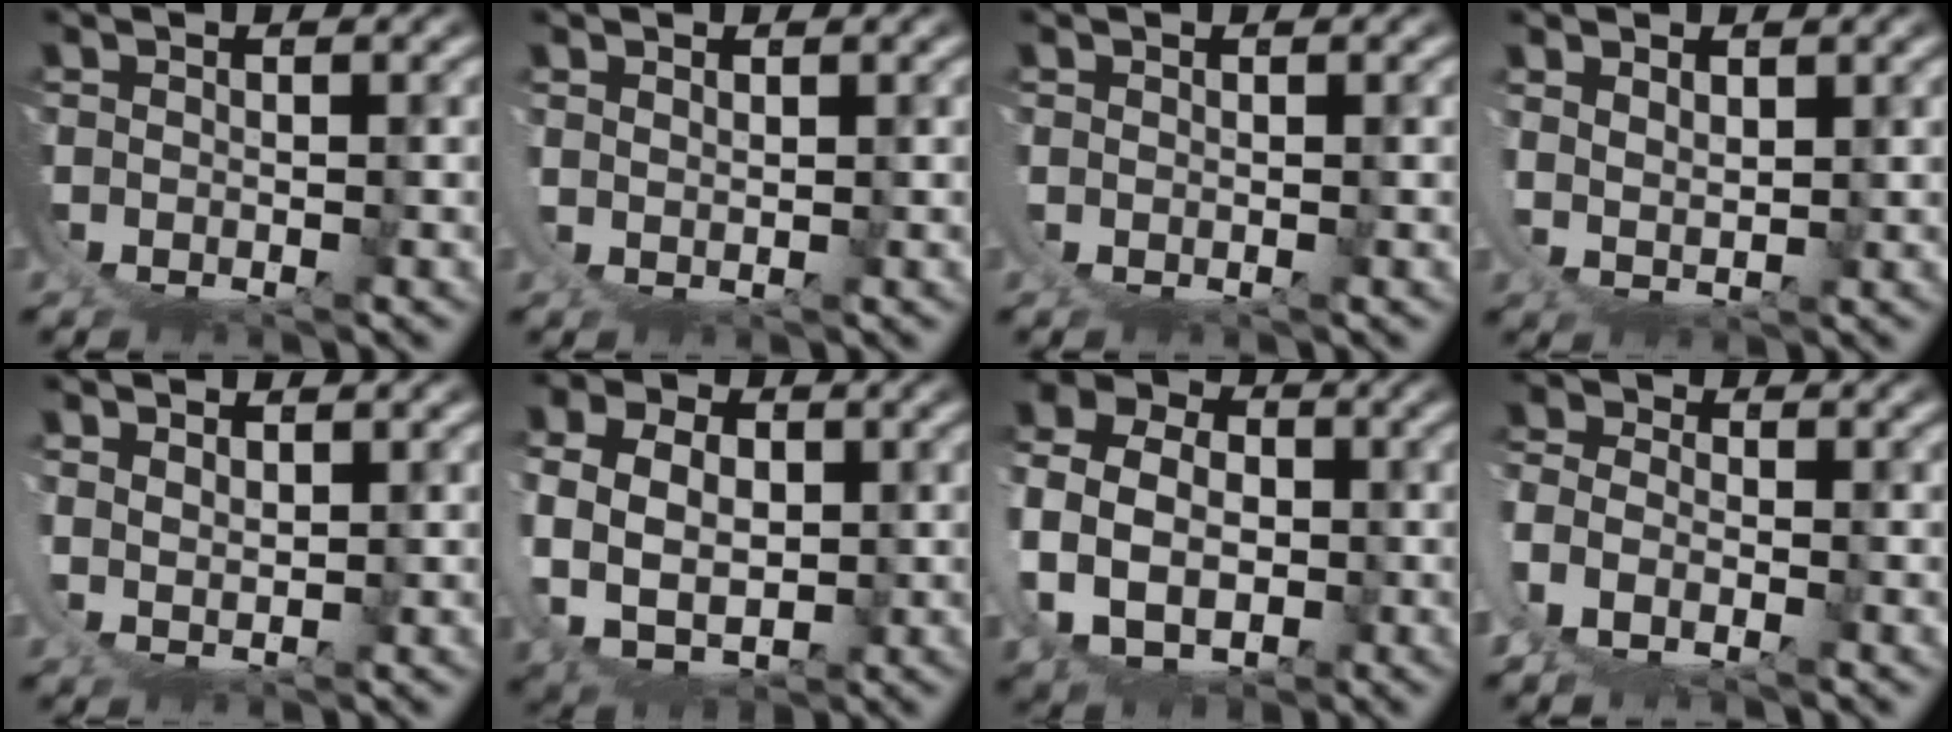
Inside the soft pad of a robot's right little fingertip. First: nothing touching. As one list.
[{"total": 1.8, "force": [1.7, -0.4, 0.3], "torque": [-0.012, 0.002, 0.029]}, {"total": 0.6, "force": [0.6, -0.2, 0.0], "torque": [0.001, 0.001, 0.008]}, {"total": 3.0, "force": [2.7, 0.6, 1.2], "torque": [-0.030, -0.006, 0.055]}, {"total": 2.7, "force": [2.5, 0.4, 1.0], "torque": [-0.024, -0.003, 0.048]}, {"total": 8.5, "force": [2.3, 6.0, 5.6], "torque": [-0.127, -0.032, 0.057]}, {"total": 12.3, "force": [3.0, 9.4, 7.4], "torque": [-0.146, -0.010, 0.042]}, {"total": 6.0, "force": [1.9, 4.8, 3.1], "torque": [-0.084, -0.005, 0.023]}]